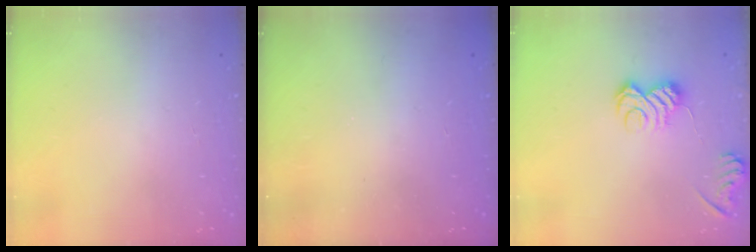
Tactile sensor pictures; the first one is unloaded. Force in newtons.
{"total": 2.4, "press": 2.3, "slide": 0.8}
{"total": 9.4, "press": 9.4, "slide": 1.1}